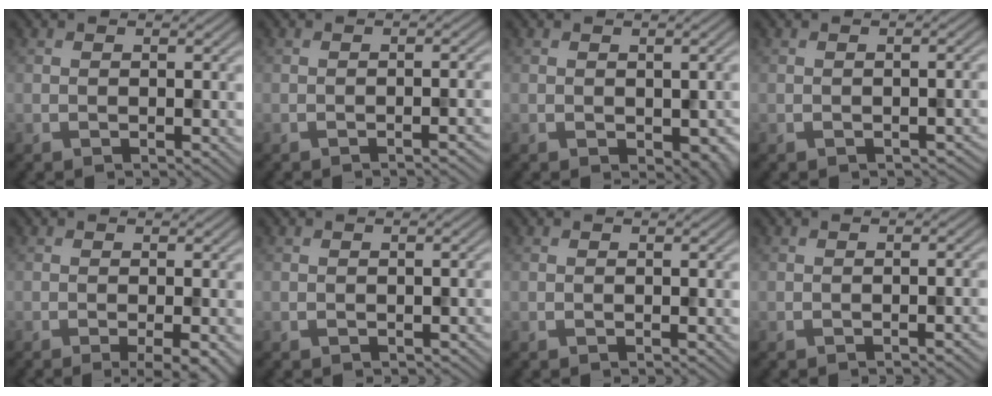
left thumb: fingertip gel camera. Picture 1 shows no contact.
{"total": 2.0, "force": [-1.2, 0.4, 1.5], "torque": [-0.013, 0.007, -0.023]}
{"total": 3.0, "force": [-0.7, 1.9, 2.3], "torque": [-0.035, -0.015, -0.003]}
{"total": 1.1, "force": [-0.7, 0.4, 0.7], "torque": [-0.011, -0.002, -0.007]}
{"total": 3.2, "force": [-1.3, 0.4, 2.9], "torque": [-0.046, 0.004, -0.023]}
{"total": 0.5, "force": [-0.3, 0.2, 0.3], "torque": [-0.005, -0.002, -0.001]}
{"total": 0.0}
{"total": 1.4, "force": [-0.8, 0.3, 1.1], "torque": [-0.010, 0.006, -0.014]}